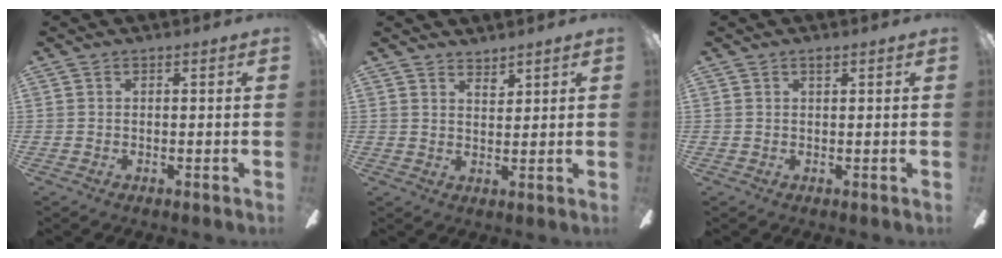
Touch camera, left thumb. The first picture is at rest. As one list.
[{"total": 3.0, "force": [2.9, 0.7, 0.2], "torque": [-0.001, -0.019, 0.054]}, {"total": 0.9, "force": [0.7, 0.3, 0.5], "torque": [-0.003, -0.001, 0.011]}]